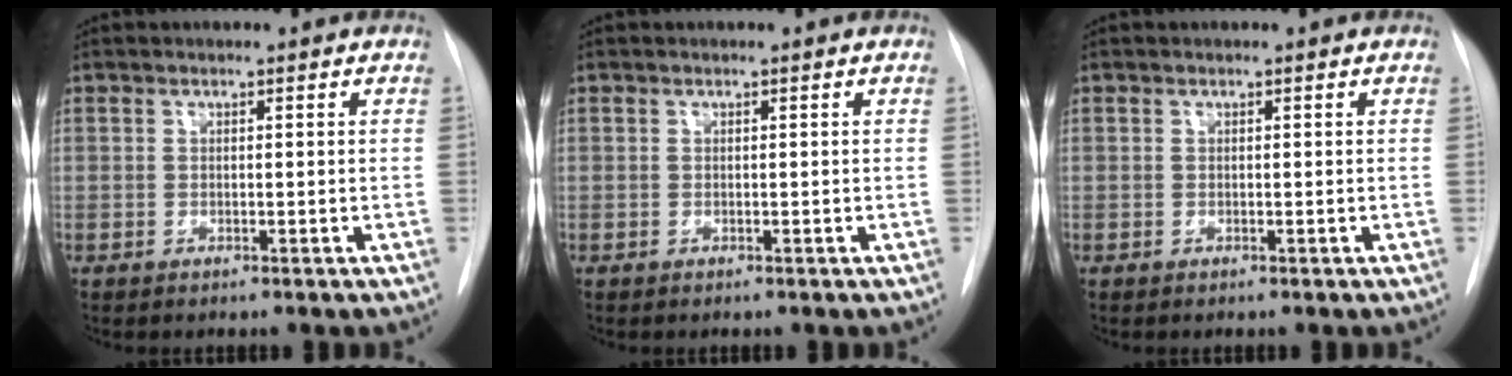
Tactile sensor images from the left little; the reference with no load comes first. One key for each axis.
{"total": 0.0}
{"total": 0.0}